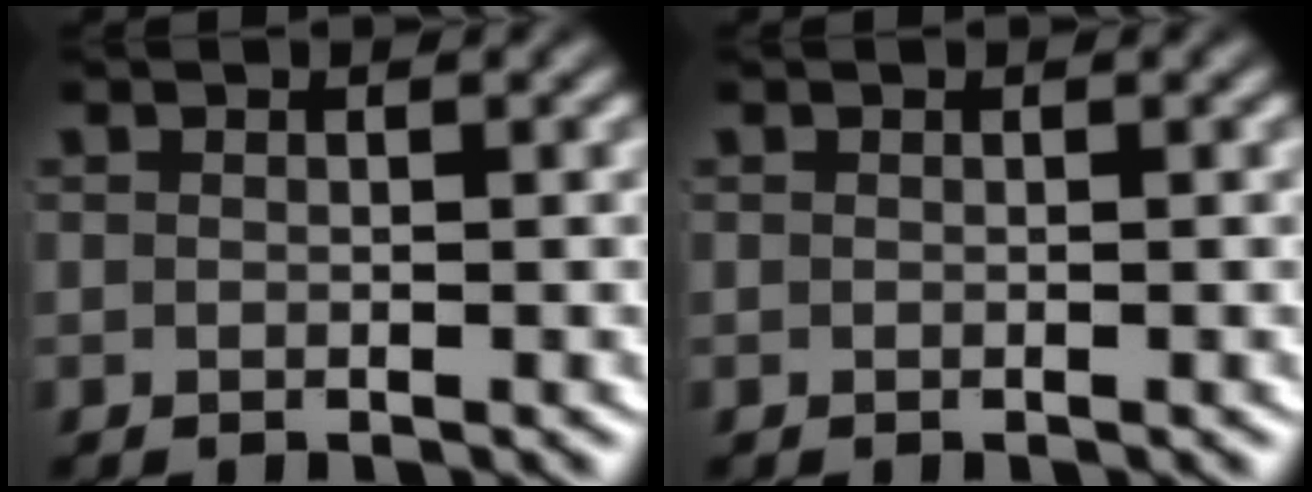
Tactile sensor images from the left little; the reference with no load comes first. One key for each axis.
{"total": 0.0}